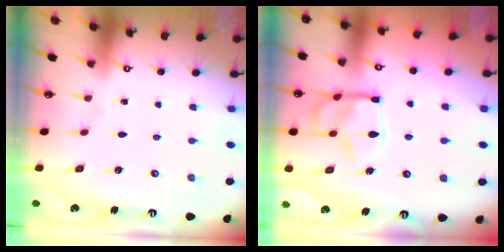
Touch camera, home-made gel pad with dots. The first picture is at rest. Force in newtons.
{"total": 14.7, "press": 14.6, "slide": 1.5}